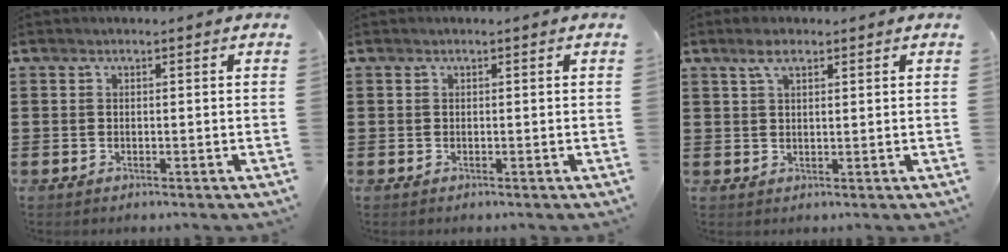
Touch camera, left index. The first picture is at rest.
{"total": 0.0}
{"total": 3.5, "force": [2.1, 1.3, 2.5], "torque": [-0.045, 0.004, 0.035]}